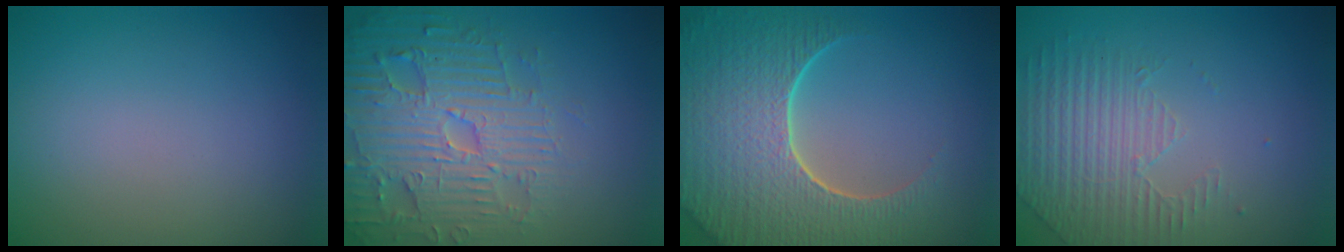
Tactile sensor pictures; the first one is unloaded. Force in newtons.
{"total": 5.4, "press": 5.3, "slide": 1.3}
{"total": 9.4, "press": 6.6, "slide": 6.6}
{"total": 2.1, "press": 1.8, "slide": 1.0}